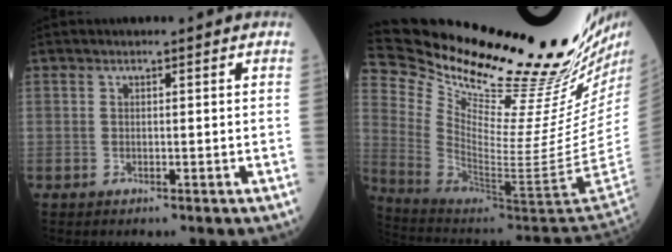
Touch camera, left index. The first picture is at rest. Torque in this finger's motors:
{"motor_torque": [1.06, -1.07, 0.43, 0.02]}